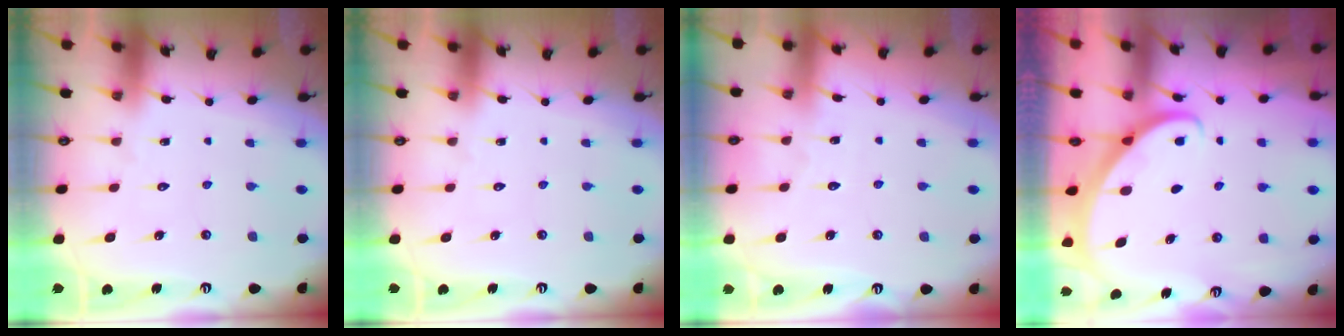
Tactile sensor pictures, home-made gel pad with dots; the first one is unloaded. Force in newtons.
{"total": 0.0}
{"total": 2.6, "press": 2.6, "slide": 0.4}
{"total": 2.8, "press": 2.8, "slide": 0.2}